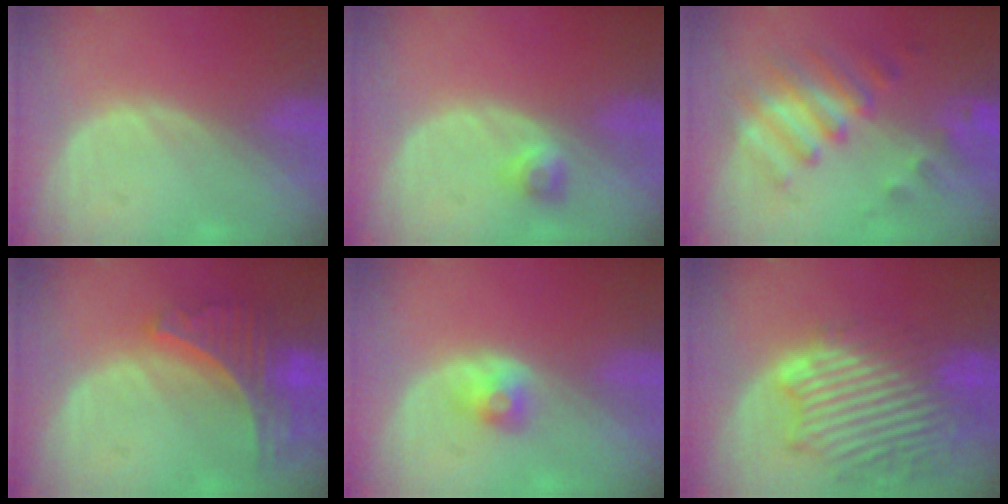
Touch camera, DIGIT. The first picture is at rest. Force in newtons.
{"total": 2.4, "press": 2.0, "slide": 1.3}
{"total": 7.9, "press": 7.7, "slide": 1.8}
{"total": 7.9, "press": 7.0, "slide": 3.7}
{"total": 2.7, "press": 2.4, "slide": 1.1}
{"total": 13.6, "press": 11.7, "slide": 6.8}